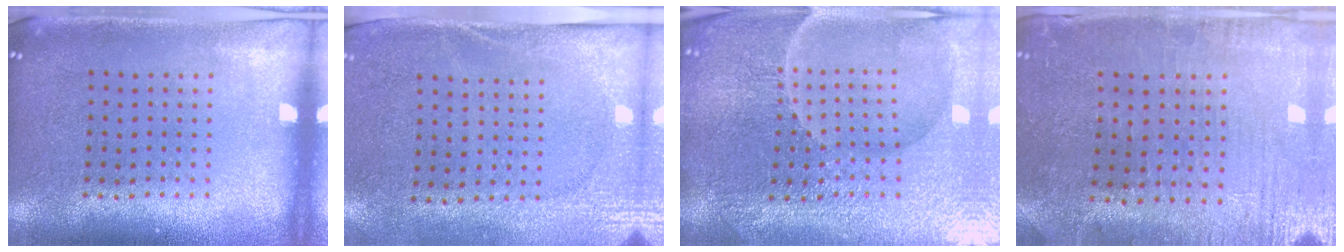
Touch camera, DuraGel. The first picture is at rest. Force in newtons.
{"total": 2.7, "press": 2.2, "slide": 1.6}
{"total": 5.5, "press": 5.2, "slide": 1.8}
{"total": 0.6, "press": 0.5, "slide": 0.3}